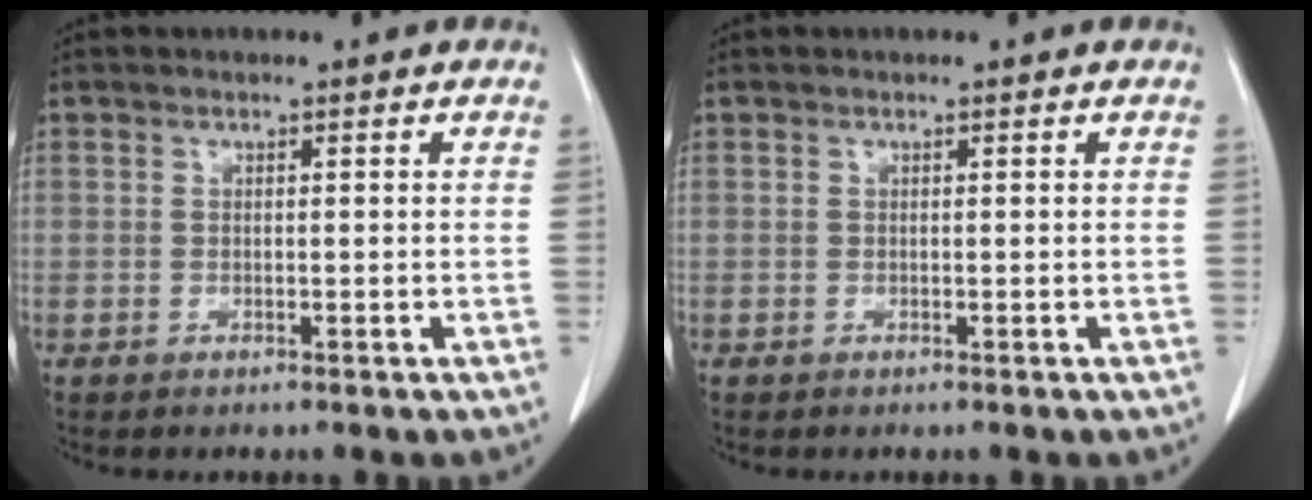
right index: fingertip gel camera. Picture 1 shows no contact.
{"total": 0.0}